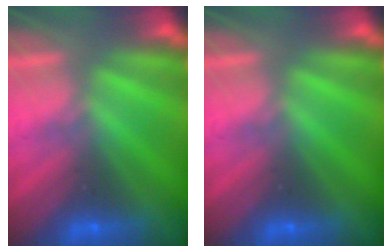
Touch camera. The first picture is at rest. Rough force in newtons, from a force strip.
{"total": 0.0}